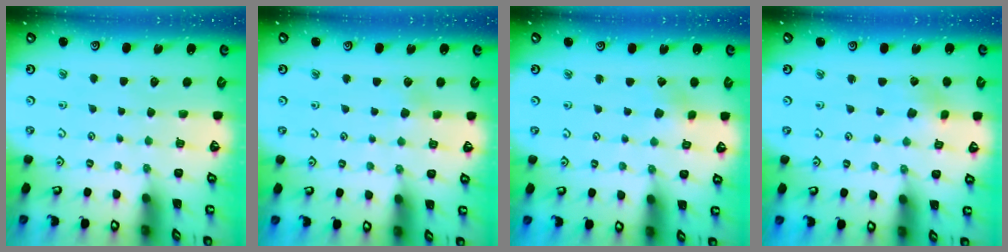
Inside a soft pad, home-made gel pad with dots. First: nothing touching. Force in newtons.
{"total": 2.7, "press": 2.7, "slide": 0.4}
{"total": 2.4, "press": 2.4, "slide": 0.2}
{"total": 3.1, "press": 3.0, "slide": 0.4}